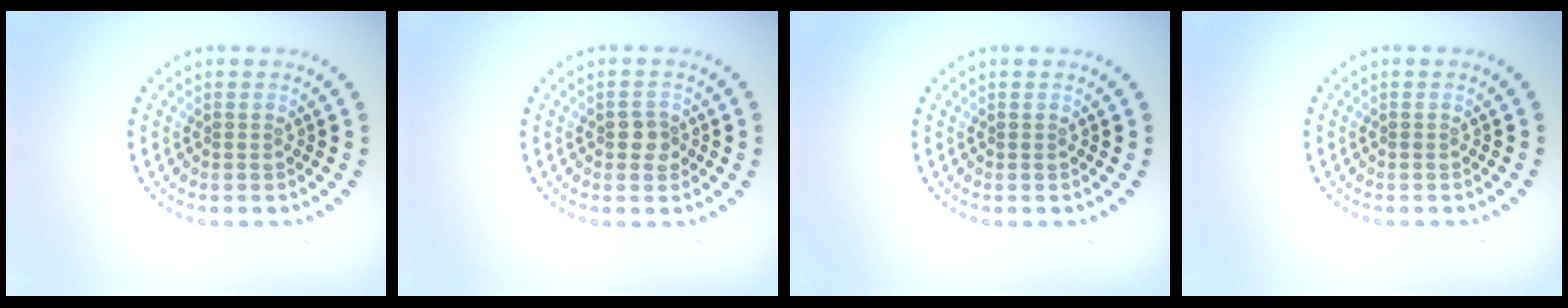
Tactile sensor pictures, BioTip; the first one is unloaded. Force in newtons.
{"total": 1.7, "press": 1.6, "slide": 0.3}
{"total": 0.0}
{"total": 0.0}